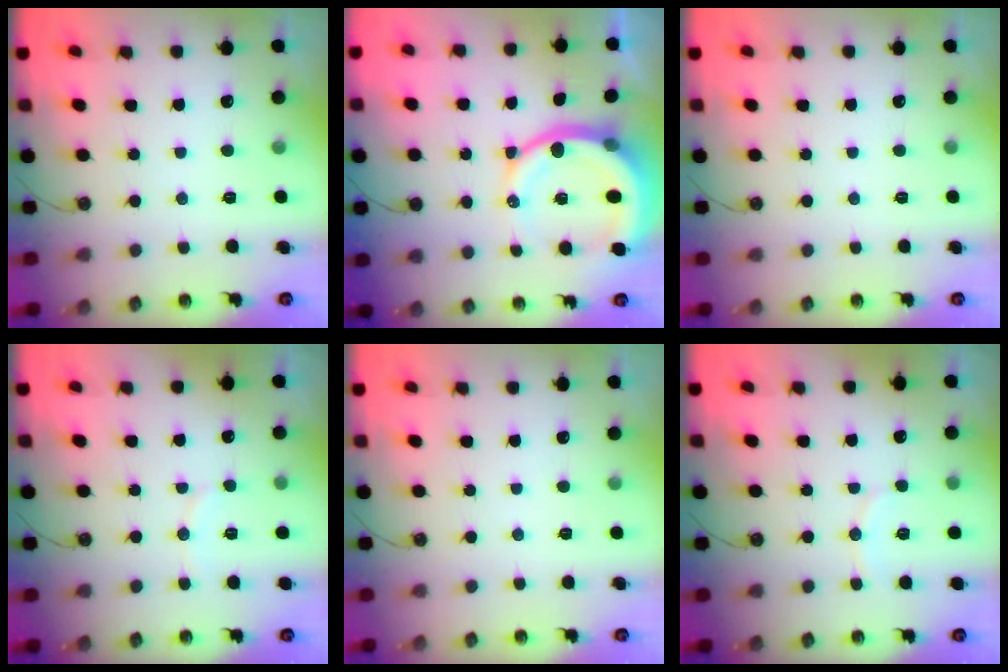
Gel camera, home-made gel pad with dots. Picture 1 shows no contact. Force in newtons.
{"total": 15.0, "press": 14.9, "slide": 2.0}
{"total": 0.0}
{"total": 5.9, "press": 5.9, "slide": 0.7}
{"total": 0.0}
{"total": 5.6, "press": 5.5, "slide": 0.6}